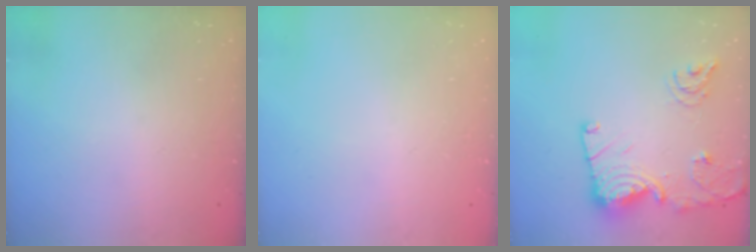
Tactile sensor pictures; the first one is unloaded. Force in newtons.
{"total": 0.0}
{"total": 16.5, "press": 16.5, "slide": 1.7}